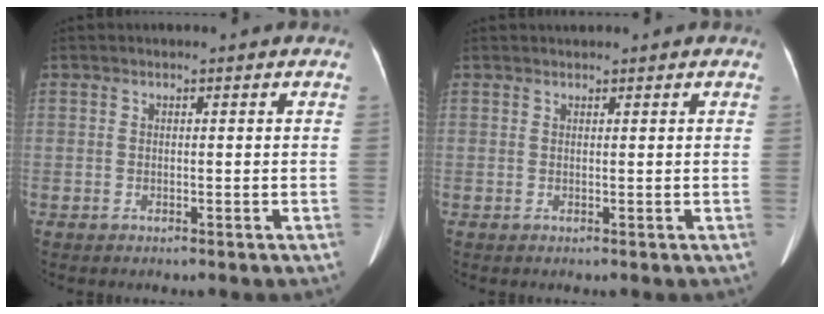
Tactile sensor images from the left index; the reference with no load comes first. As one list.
[{"total": 1.3, "force": [1.2, 0.2, 0.4], "torque": [-0.008, 0.020, 0.022]}]